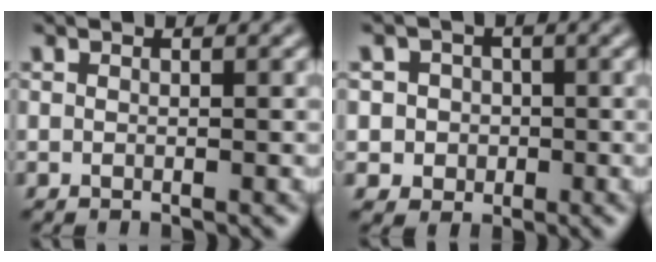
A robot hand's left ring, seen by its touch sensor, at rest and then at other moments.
{"total": 3.6, "force": [0.2, 3.5, 0.9], "torque": [0.006, 0.018, -0.005]}